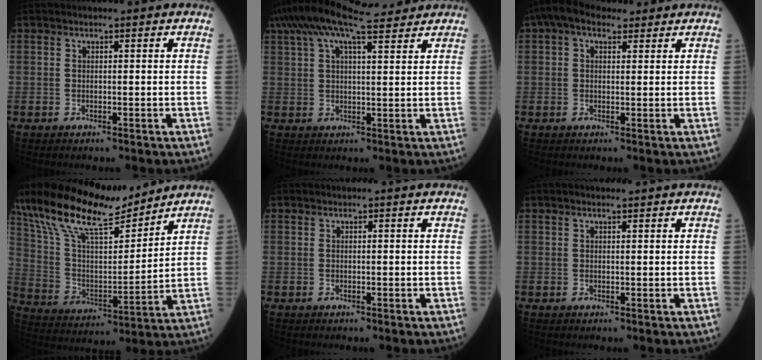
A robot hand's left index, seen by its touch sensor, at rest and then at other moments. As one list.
[{"total": 14.4, "force": [11.9, 2.0, 7.7], "torque": [-0.156, 0.047, 0.196]}, {"total": 5.6, "force": [3.5, 2.9, 3.2], "torque": [-0.071, 0.043, 0.064]}, {"total": 19.4, "force": [16.0, 3.6, 10.2], "torque": [-0.200, 0.021, 0.298]}, {"total": 0.0}, {"total": 1.0, "force": [0.8, 0.1, 0.6], "torque": [-0.014, 0.006, 0.013]}]